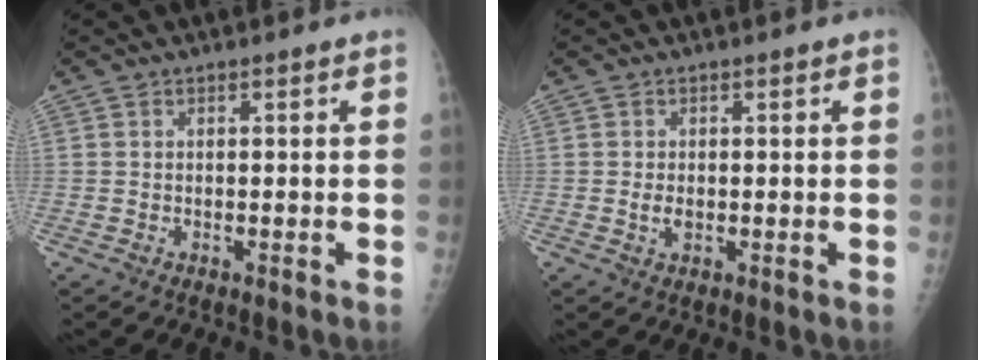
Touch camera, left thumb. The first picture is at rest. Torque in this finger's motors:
{"motor_torque": [-0.18, 0.04, 0.10, 0.04, 0.00]}